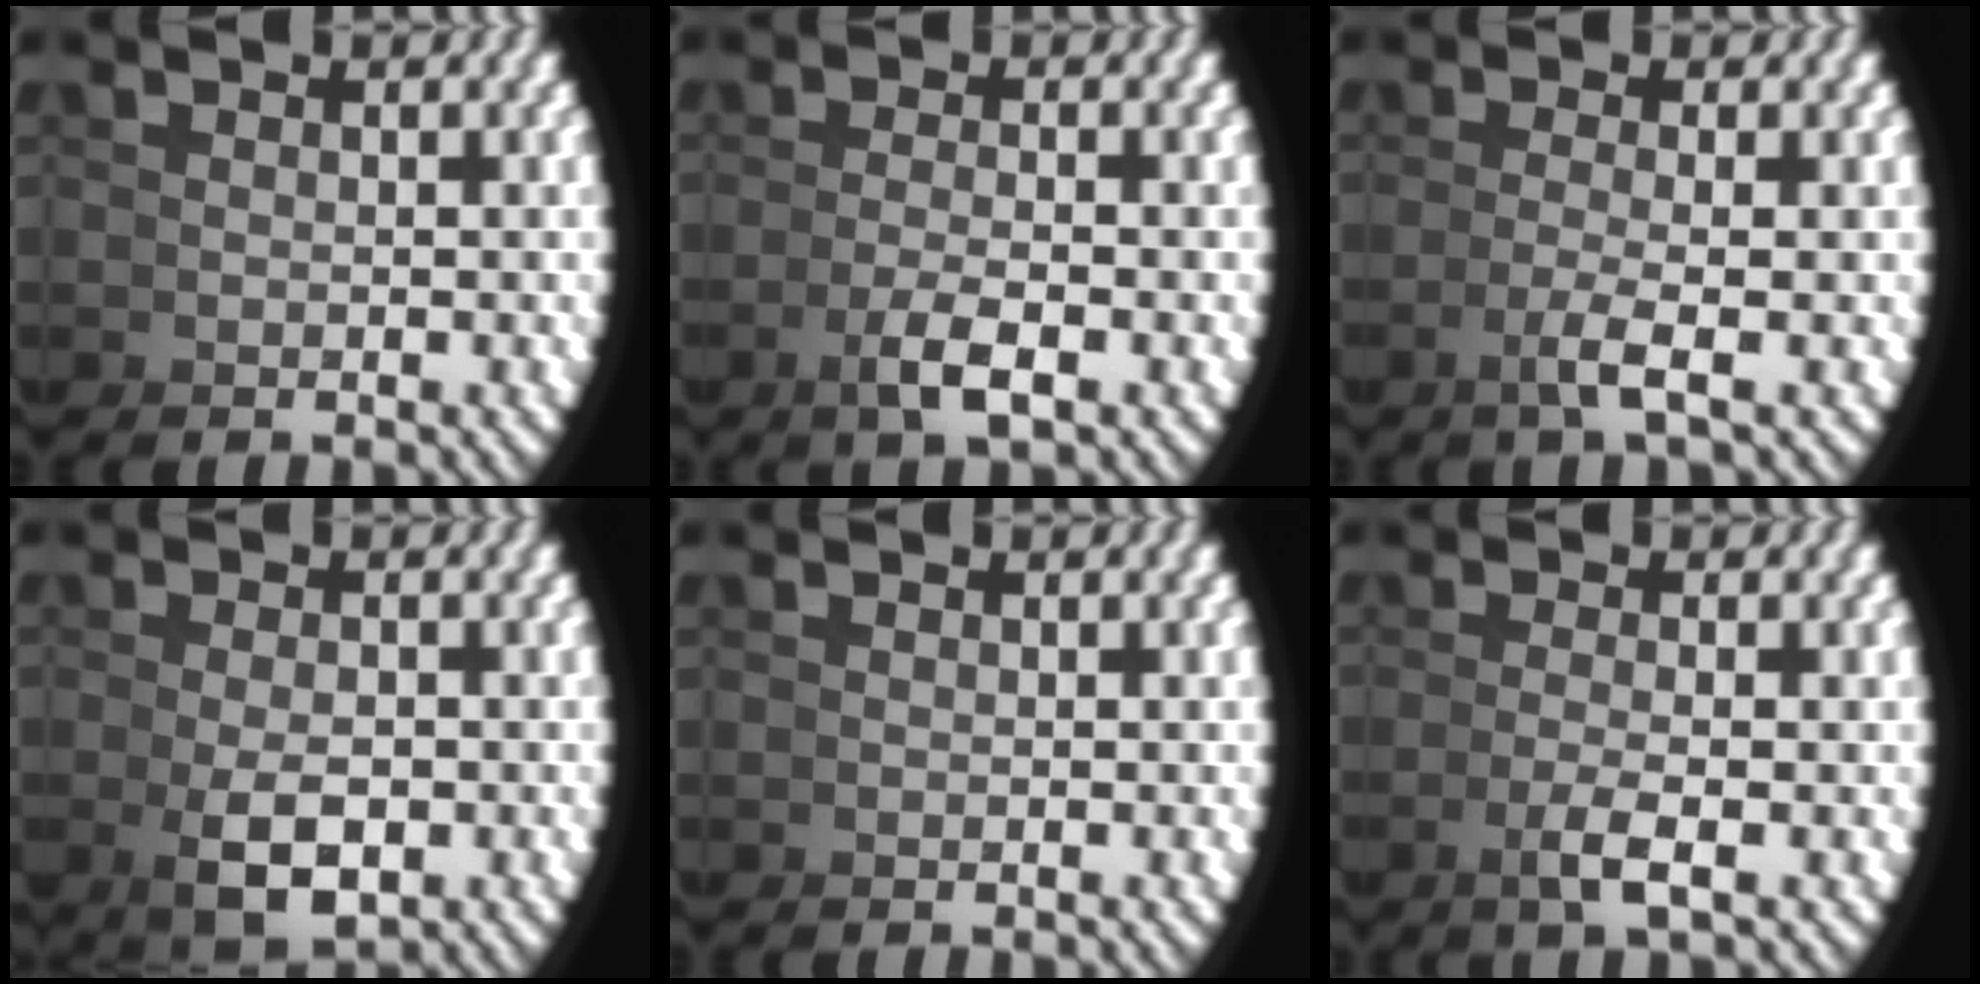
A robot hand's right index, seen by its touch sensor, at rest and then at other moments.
{"total": 2.4, "force": [-1.1, -0.4, 2.1], "torque": [-0.032, 0.000, -0.016]}
{"total": 2.3, "force": [-0.6, -0.9, 2.1], "torque": [-0.040, -0.004, -0.008]}
{"total": 3.8, "force": [-1.4, 1.7, 3.1], "torque": [-0.053, -0.013, -0.010]}
{"total": 0.0}
{"total": 2.1, "force": [-0.7, -0.7, 1.9], "torque": [-0.032, -0.001, -0.009]}